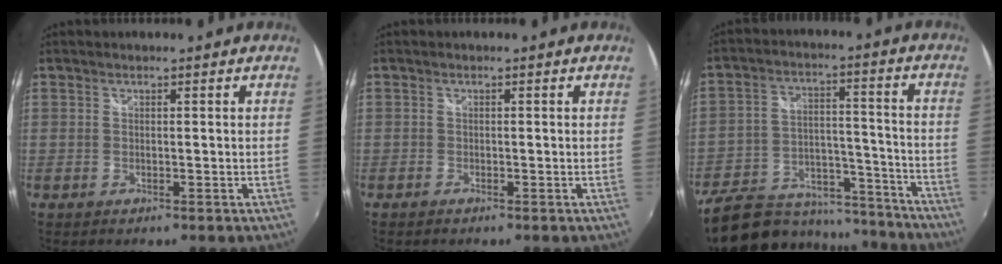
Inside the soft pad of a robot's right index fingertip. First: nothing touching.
{"total": 0.8, "force": [-0.7, 0.3, 0.3], "torque": [-0.009, -0.003, -0.016]}
{"total": 23.1, "force": [-17.9, 10.7, 10.0], "torque": [-0.203, 0.018, -0.237]}